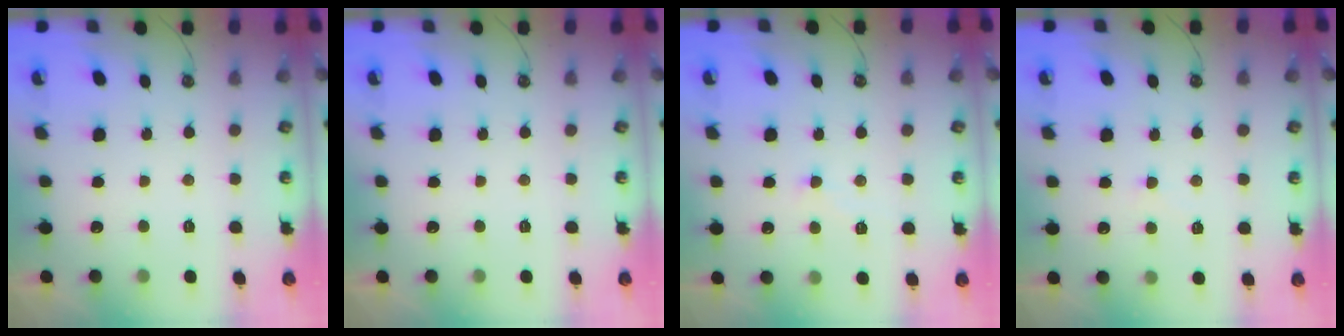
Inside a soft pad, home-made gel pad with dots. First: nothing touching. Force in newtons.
{"total": 0.0}
{"total": 0.0}
{"total": 3.4, "press": 3.4, "slide": 0.3}